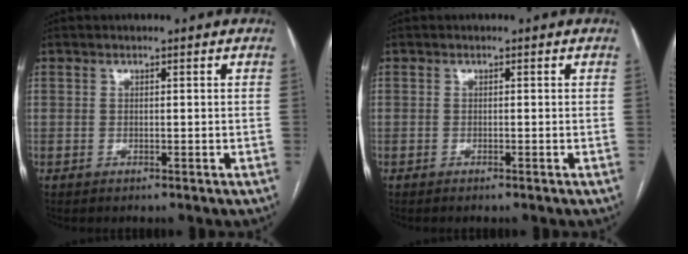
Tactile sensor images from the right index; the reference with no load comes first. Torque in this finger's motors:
{"motor_torque": [0.01, -0.03, 0.02, 0.01]}